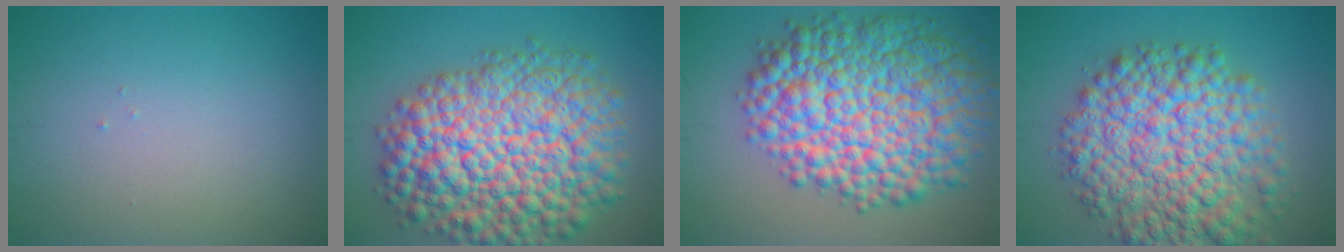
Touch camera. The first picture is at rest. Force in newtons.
{"total": 14.6, "press": 14.6, "slide": 0.6}
{"total": 14.4, "press": 14.4, "slide": 0.3}
{"total": 12.0, "press": 12.0, "slide": 0.3}